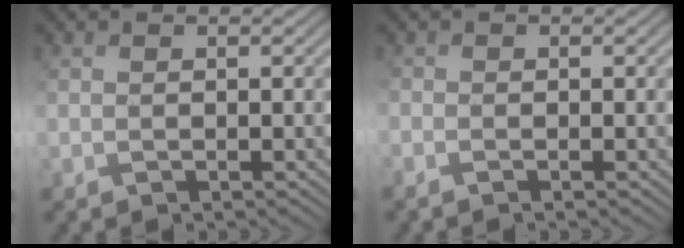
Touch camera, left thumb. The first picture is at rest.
{"total": 1.1, "force": [-0.8, 0.4, 0.7], "torque": [-0.020, -0.006, -0.021]}